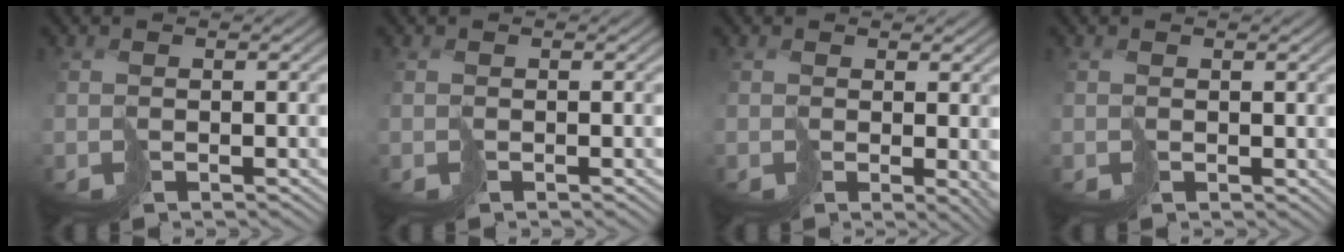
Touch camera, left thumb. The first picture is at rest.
{"total": 0.0}
{"total": 2.9, "force": [0.7, 1.2, 2.5], "torque": [-0.042, -0.010, 0.018]}
{"total": 0.7, "force": [0.7, 0.1, -0.2], "torque": [0.001, 0.002, 0.014]}